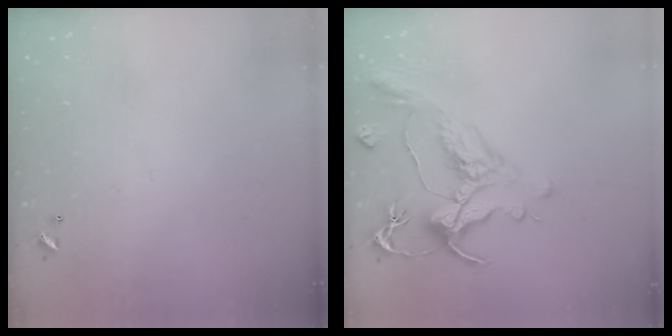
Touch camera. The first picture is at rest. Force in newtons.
{"total": 1.7, "press": 0.9, "slide": 1.4}